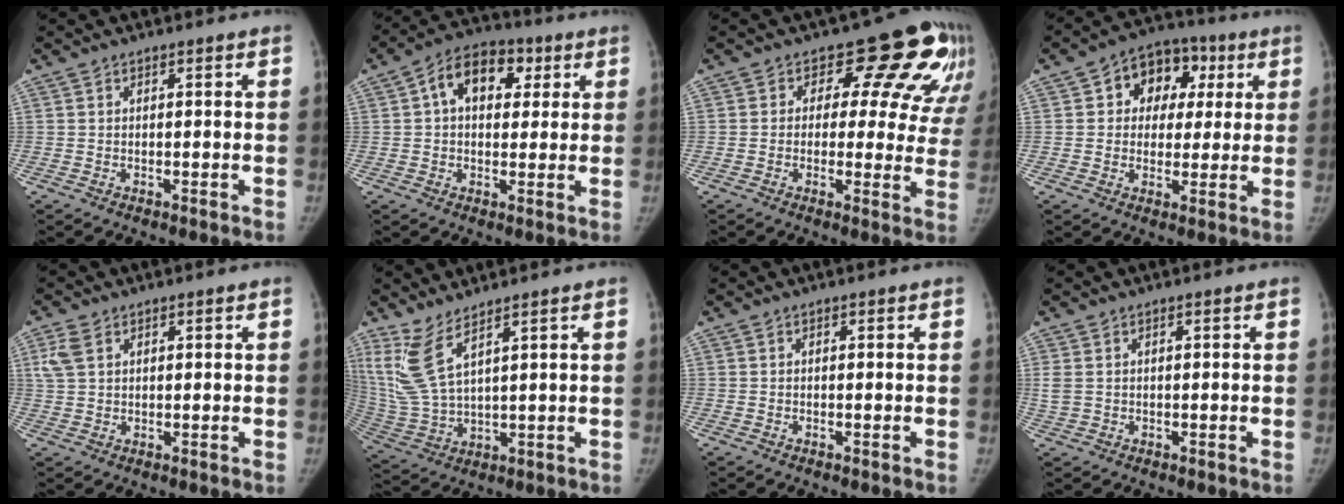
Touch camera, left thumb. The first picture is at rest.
{"total": 10.9, "force": [3.1, 7.5, 7.3], "torque": [-0.082, 0.014, 0.040]}
{"total": 14.6, "force": [8.2, 9.0, 8.0], "torque": [-0.033, -0.023, 0.068]}
{"total": 11.5, "force": [3.2, 9.0, 6.3], "torque": [-0.037, 0.012, 0.040]}
{"total": 3.8, "force": [1.7, 2.5, 2.2], "torque": [-0.047, 0.004, 0.041]}
{"total": 9.5, "force": [5.9, 2.6, 7.0], "torque": [-0.167, -0.034, 0.143]}
{"total": 0.0}
{"total": 2.3, "force": [0.4, 1.8, 1.4], "torque": [-0.046, 0.004, 0.013]}